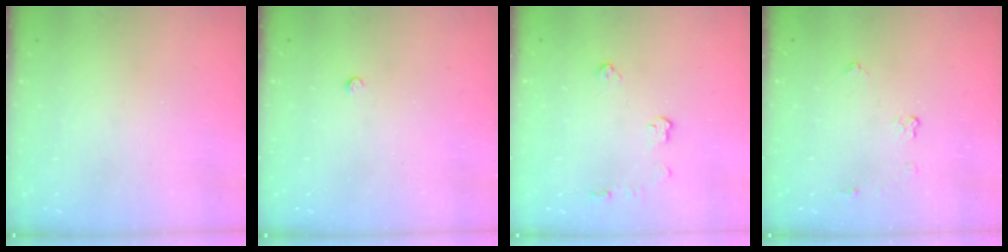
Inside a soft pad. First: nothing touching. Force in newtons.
{"total": 2.3, "press": 2.3, "slide": 0.4}
{"total": 3.7, "press": 3.7, "slide": 0.5}
{"total": 3.9, "press": 3.8, "slide": 0.6}